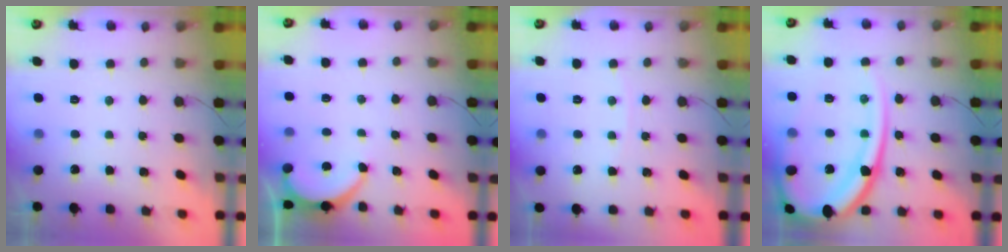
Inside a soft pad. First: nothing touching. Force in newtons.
{"total": 4.1, "press": 4.0, "slide": 0.6}
{"total": 2.3, "press": 2.3, "slide": 0.3}
{"total": 23.3, "press": 23.1, "slide": 2.9}